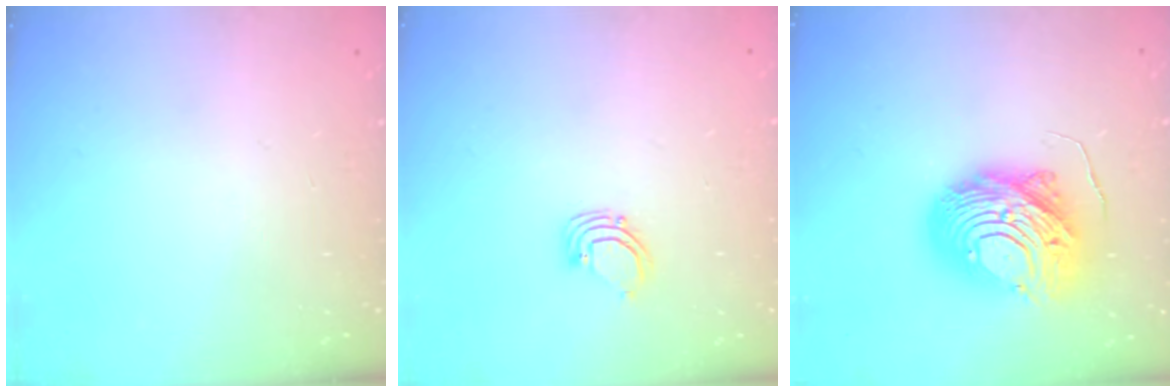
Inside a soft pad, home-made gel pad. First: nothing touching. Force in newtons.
{"total": 3.2, "press": 3.2, "slide": 0.2}
{"total": 14.3, "press": 14.3, "slide": 1.4}